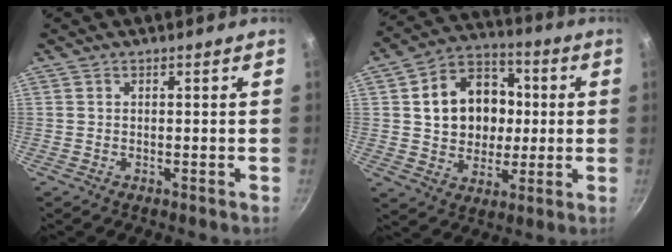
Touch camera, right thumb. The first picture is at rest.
{"total": 16.0, "force": [1.8, 13.1, 9.1], "torque": [-0.113, 0.023, 0.029]}